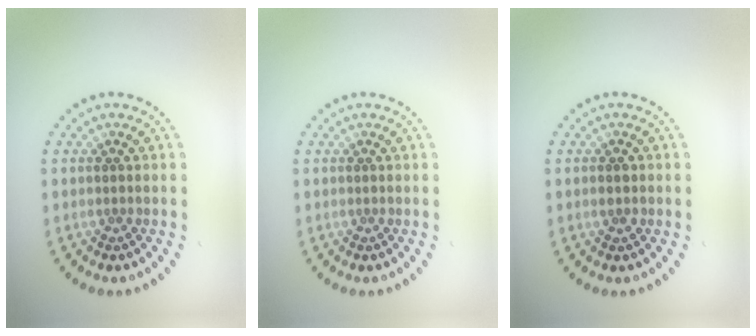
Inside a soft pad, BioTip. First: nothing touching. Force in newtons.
{"total": 0.0}
{"total": 1.1, "press": 1.1, "slide": 0.2}